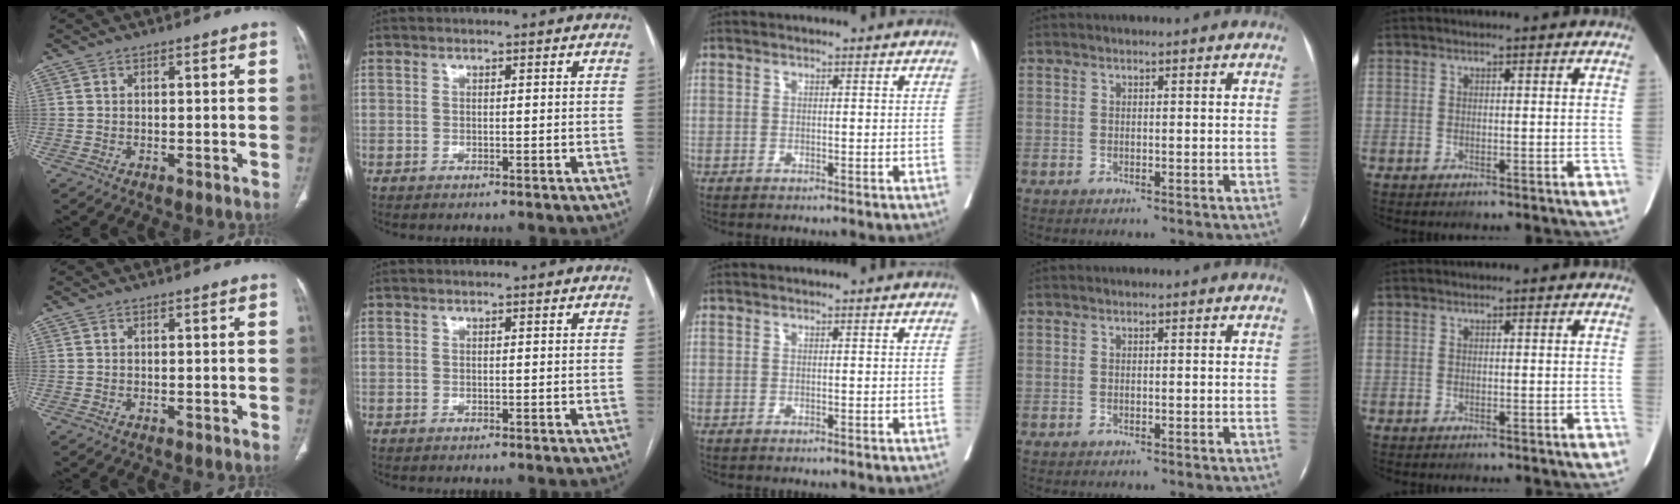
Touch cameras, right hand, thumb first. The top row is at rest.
{}